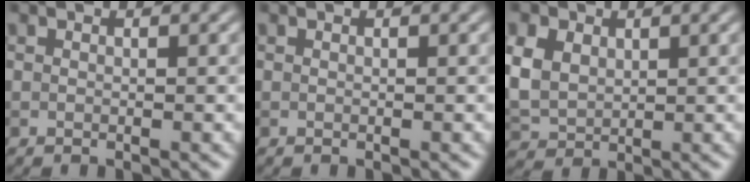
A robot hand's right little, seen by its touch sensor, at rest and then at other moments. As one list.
[{"total": 0.0}, {"total": 5.9, "force": [1.8, 4.4, 3.4], "torque": [-0.106, 0.014, 0.036]}]